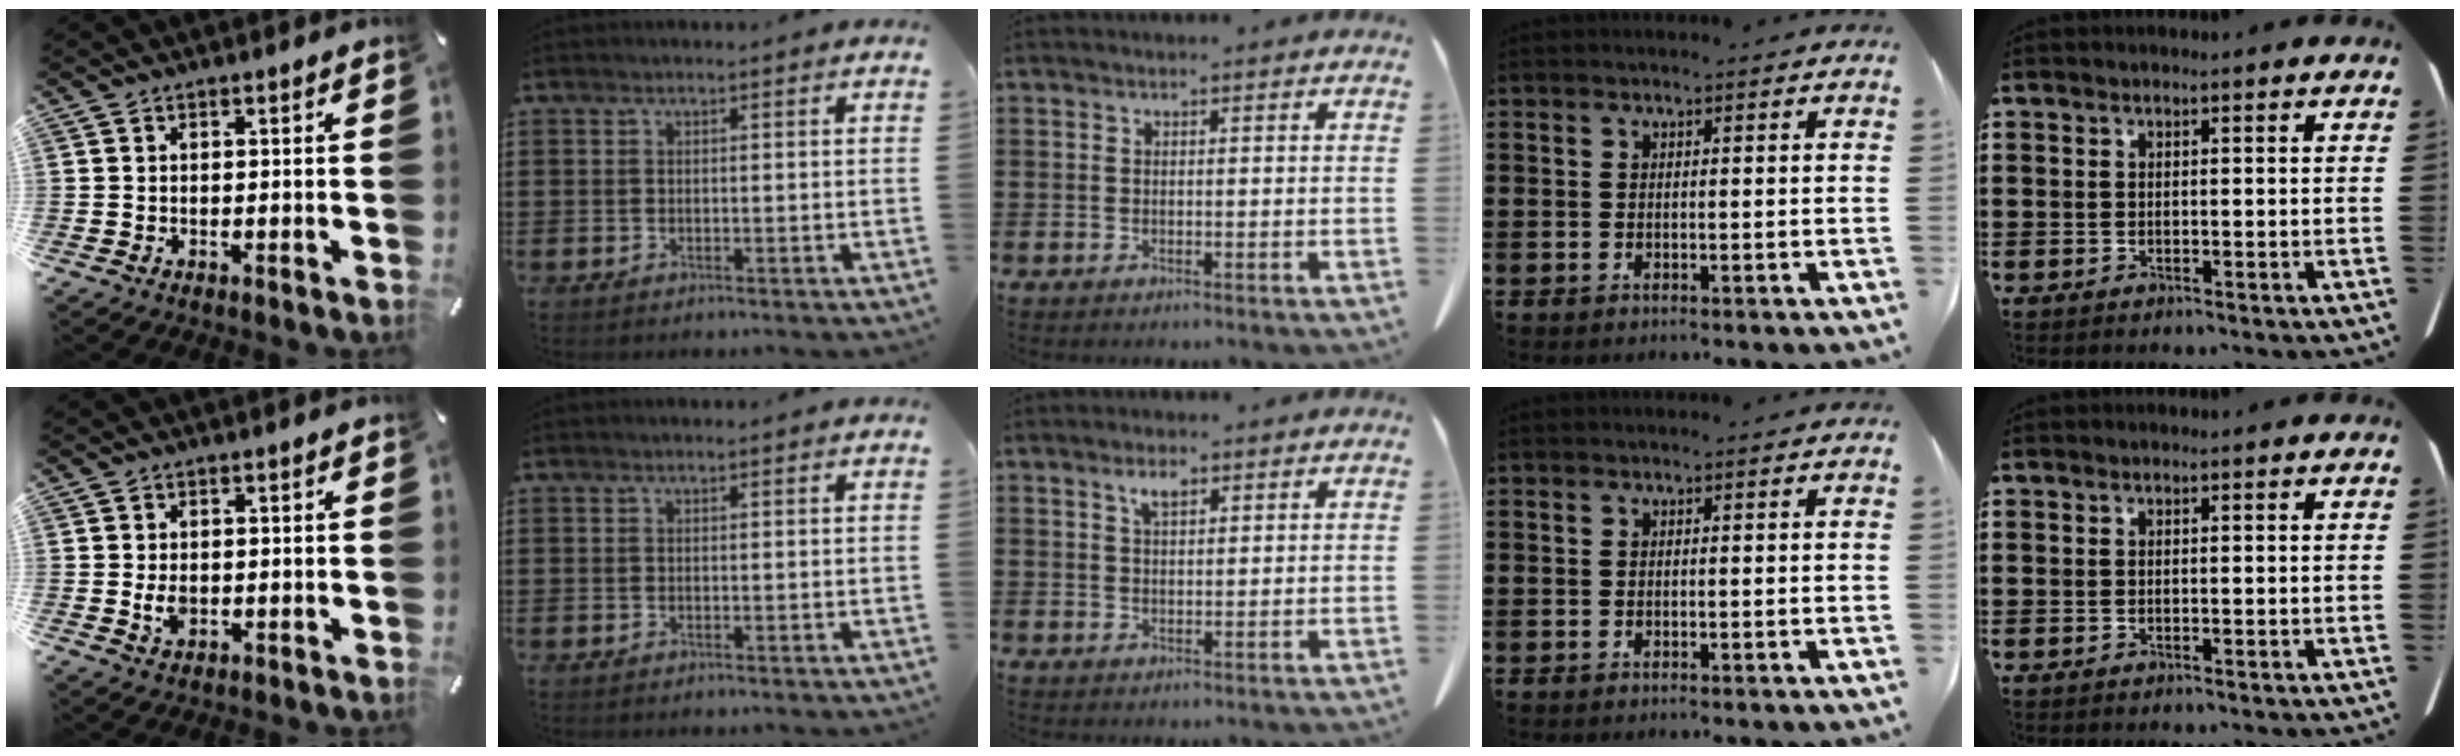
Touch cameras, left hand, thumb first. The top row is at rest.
{"thumb": {"total": 3.0, "force": [-0.3, 2.1, 2.1], "torque": [-0.046, -0.005, -0.010]}, "middle": {"total": 2.8, "force": [1.7, 0.9, 2.0], "torque": [-0.038, -0.001, 0.029]}}